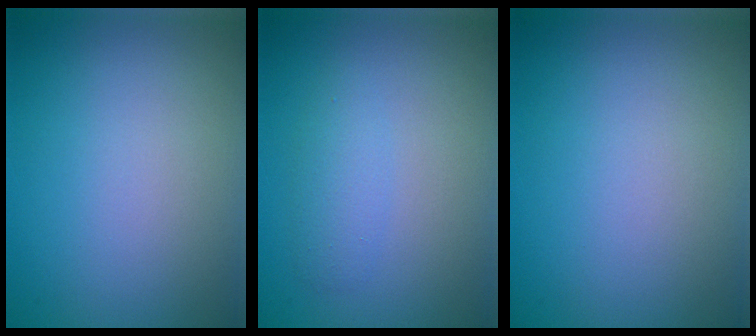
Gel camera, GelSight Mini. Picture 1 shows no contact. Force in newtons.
{"total": 1.7, "press": 1.7, "slide": 0.0}
{"total": 0.0}